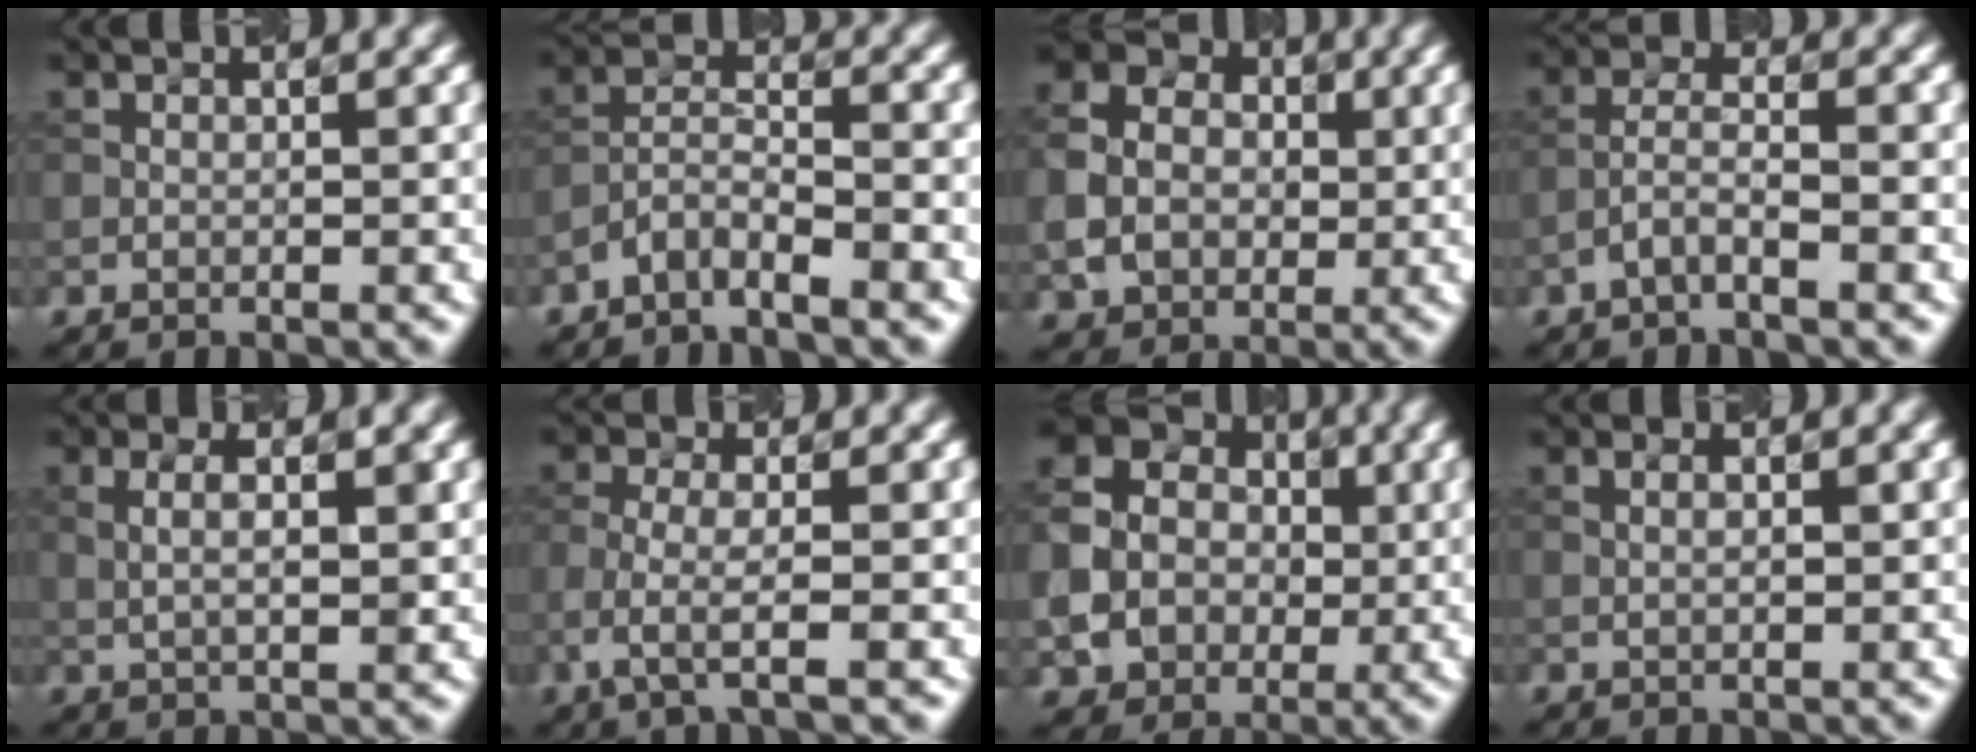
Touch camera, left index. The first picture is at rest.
{"total": 3.0, "force": [-2.5, 0.7, 1.5], "torque": [-0.036, 0.011, -0.052]}
{"total": 5.8, "force": [-0.3, 5.1, 2.7], "torque": [-0.059, 0.004, -0.010]}
{"total": 2.2, "force": [-1.4, 0.4, 1.7], "torque": [-0.040, 0.012, -0.029]}
{"total": 2.9, "force": [0.8, 0.7, 2.7], "torque": [-0.044, 0.001, 0.019]}
{"total": 2.6, "force": [-1.3, 0.5, 2.2], "torque": [-0.054, 0.002, -0.026]}
{"total": 7.7, "force": [-0.5, 7.1, 2.9], "torque": [-0.059, 0.002, -0.010]}
{"total": 1.4, "force": [0.7, 0.5, 1.1], "torque": [-0.007, 0.002, 0.004]}